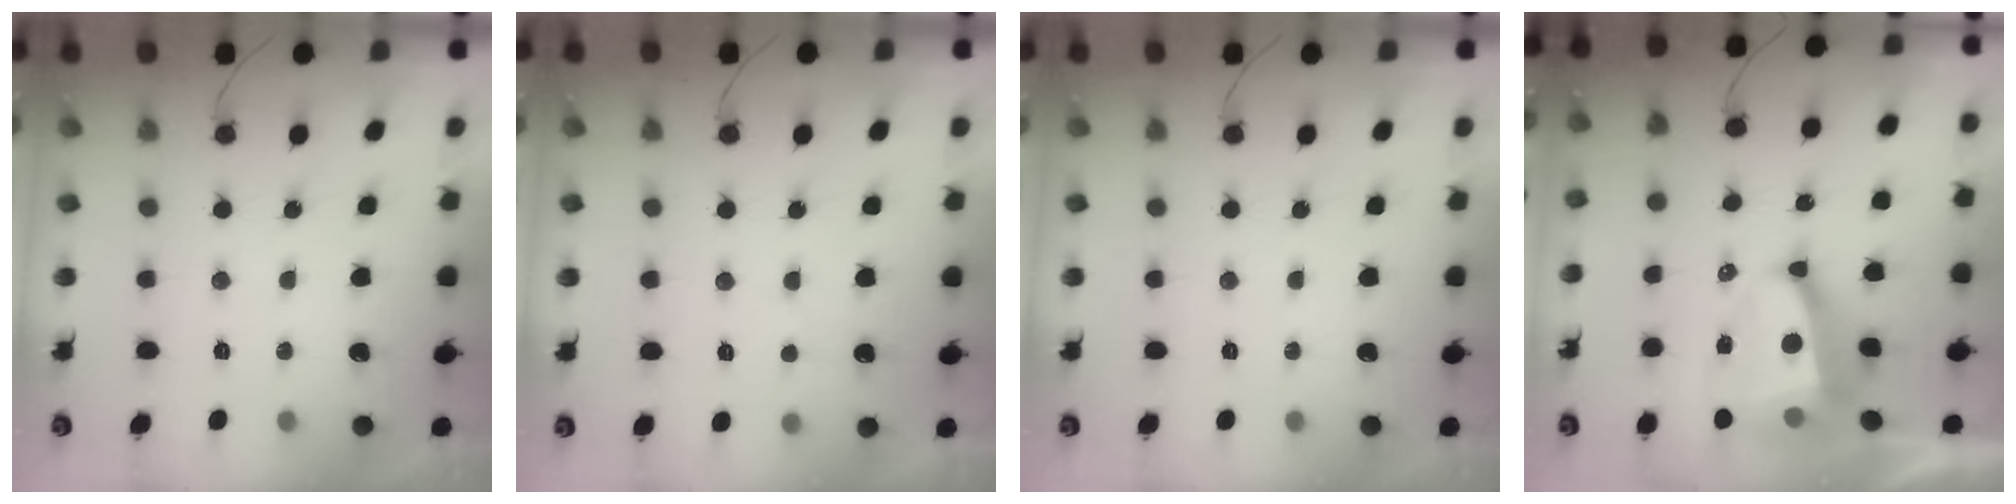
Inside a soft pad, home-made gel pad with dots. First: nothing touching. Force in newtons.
{"total": 3.2, "press": 3.2, "slide": 0.4}
{"total": 0.0}
{"total": 11.1, "press": 11.0, "slide": 1.2}